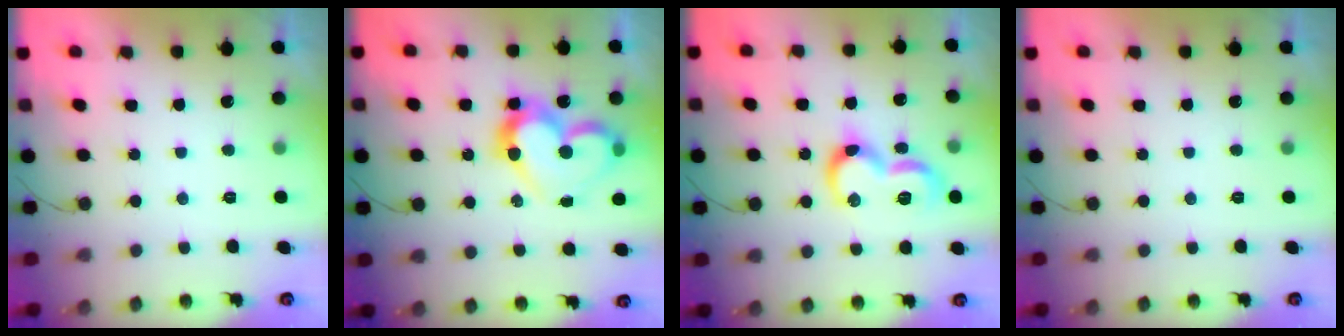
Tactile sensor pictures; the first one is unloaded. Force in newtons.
{"total": 16.1, "press": 15.9, "slide": 2.4}
{"total": 13.0, "press": 12.9, "slide": 1.2}
{"total": 0.0}